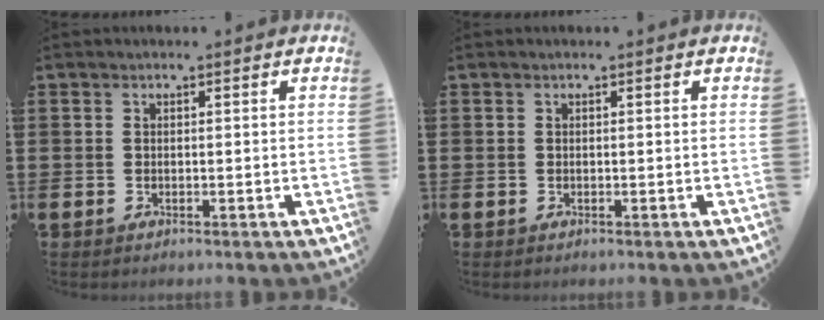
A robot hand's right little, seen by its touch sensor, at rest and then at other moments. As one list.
[{"total": 0.0}]